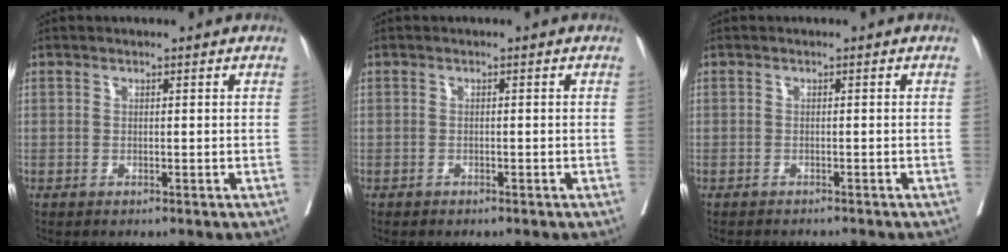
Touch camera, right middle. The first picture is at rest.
{"total": 0.9, "force": [-0.8, 0.4, 0.3], "torque": [-0.008, 0.000, -0.013]}
{"total": 3.5, "force": [-3.4, 0.3, 0.8], "torque": [-0.004, -0.007, -0.044]}